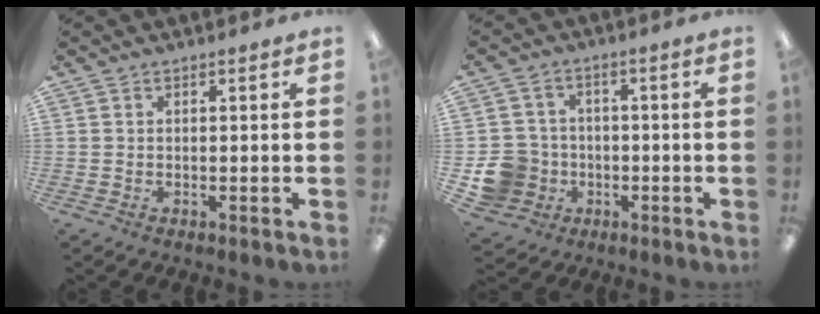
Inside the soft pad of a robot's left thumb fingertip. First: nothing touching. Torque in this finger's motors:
{"motor_torque": [-0.11, 0.17, 0.02, -0.01, 0.00]}